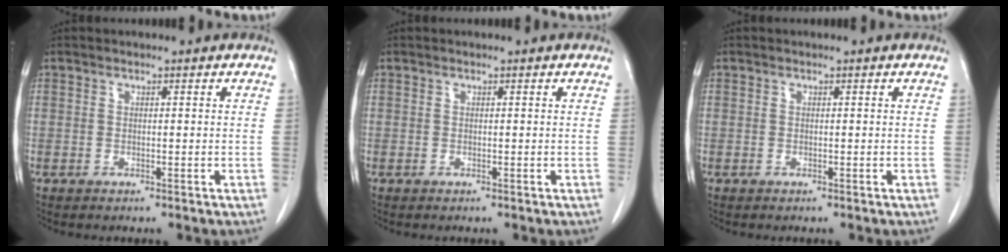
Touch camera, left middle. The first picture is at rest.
{"total": 0.0}
{"total": 0.0}